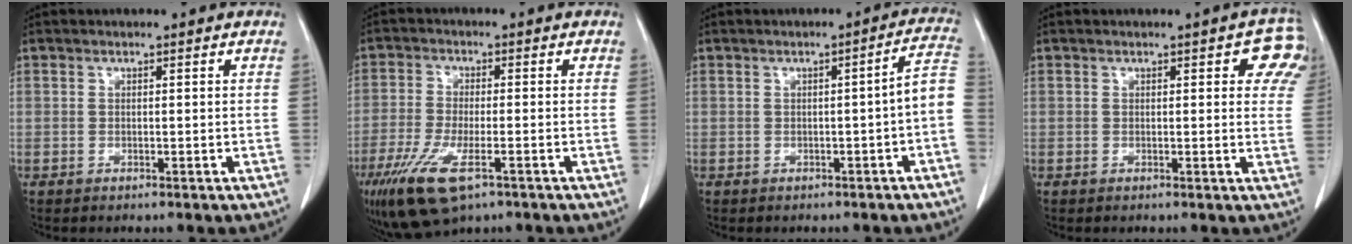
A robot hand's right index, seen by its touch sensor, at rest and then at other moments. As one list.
[{"total": 11.7, "force": [-6.7, 3.4, 9.0], "torque": [-0.176, -0.029, -0.115]}, {"total": 4.8, "force": [-1.6, 0.1, 4.5], "torque": [-0.047, 0.016, -0.022]}, {"total": 5.8, "force": [3.1, 1.9, 4.5], "torque": [-0.036, 0.000, 0.018]}]